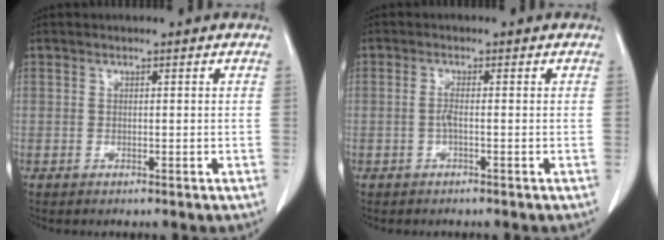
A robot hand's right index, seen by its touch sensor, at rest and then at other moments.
{"total": 1.4, "force": [-0.4, 0.0, 1.3], "torque": [-0.028, 0.000, -0.008]}